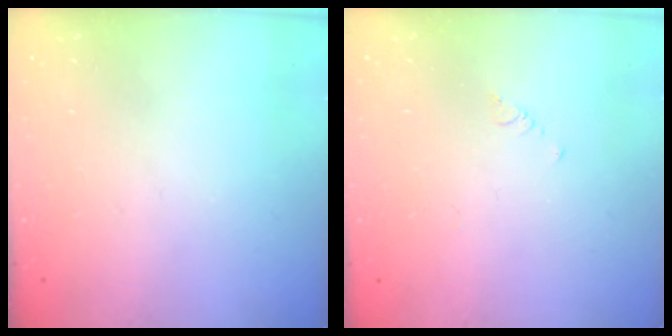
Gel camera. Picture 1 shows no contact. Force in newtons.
{"total": 0.7, "press": 0.6, "slide": 0.2}